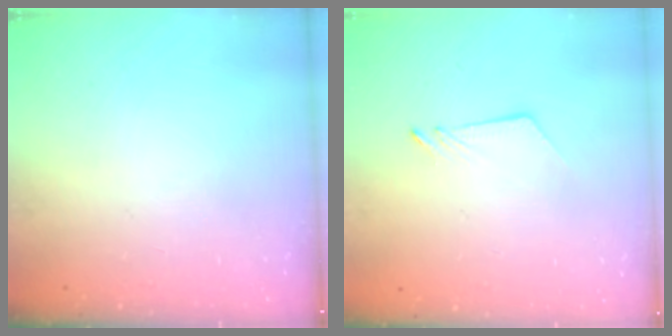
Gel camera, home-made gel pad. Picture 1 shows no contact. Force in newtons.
{"total": 2.6, "press": 2.6, "slide": 0.3}